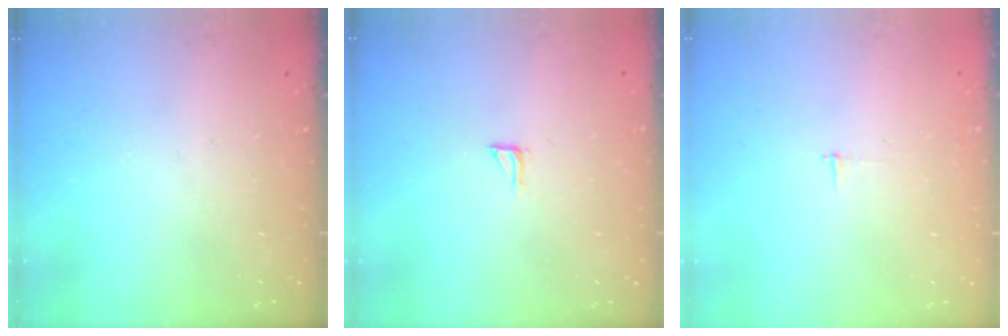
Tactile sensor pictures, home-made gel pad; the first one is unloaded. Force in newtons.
{"total": 3.6, "press": 3.6, "slide": 0.4}
{"total": 2.3, "press": 2.3, "slide": 0.2}